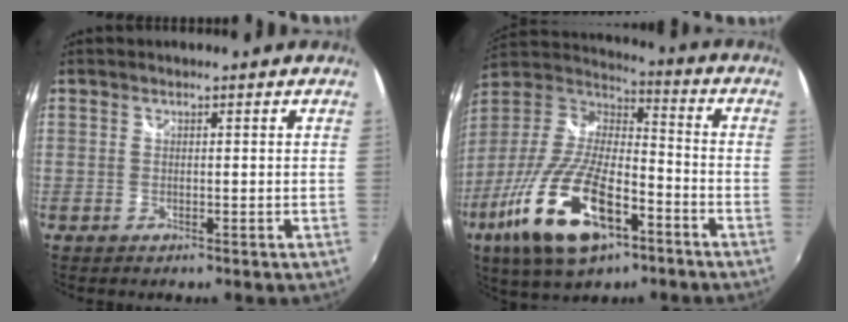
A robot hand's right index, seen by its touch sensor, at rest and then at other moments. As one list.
[{"total": 22.7, "force": [-11.3, 9.1, 17.5], "torque": [-0.358, -0.042, -0.203]}]